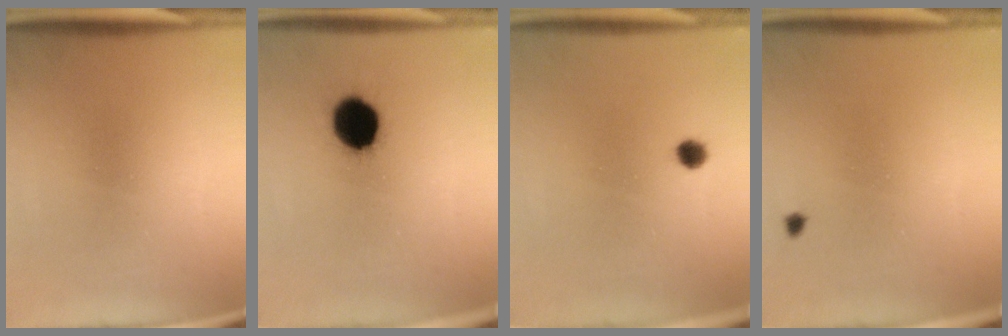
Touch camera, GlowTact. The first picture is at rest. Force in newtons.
{"total": 12.2}
{"total": 1.8}
{"total": 0.6}